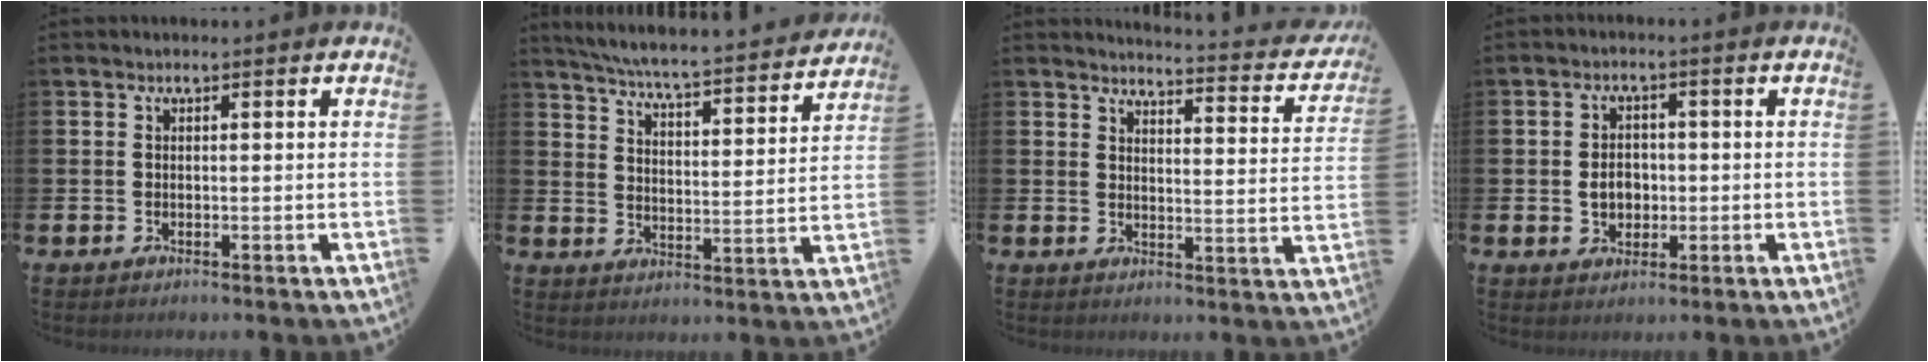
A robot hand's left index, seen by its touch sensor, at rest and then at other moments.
{"total": 6.2, "force": [5.9, 0.0, 1.7], "torque": [-0.055, -0.050, 0.098]}
{"total": 3.6, "force": [3.5, 0.2, 0.7], "torque": [-0.009, -0.039, 0.051]}
{"total": 3.6, "force": [-0.4, 2.9, 2.1], "torque": [-0.019, -0.002, -0.017]}